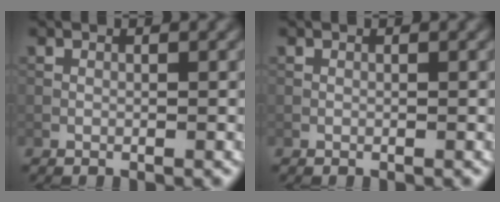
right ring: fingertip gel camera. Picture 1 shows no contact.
{"total": 0.0}